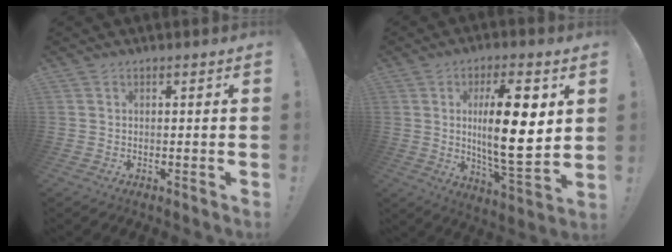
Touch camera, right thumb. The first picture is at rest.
{"total": 18.7, "force": [3.5, 5.4, 17.5], "torque": [-0.286, -0.020, 0.041]}